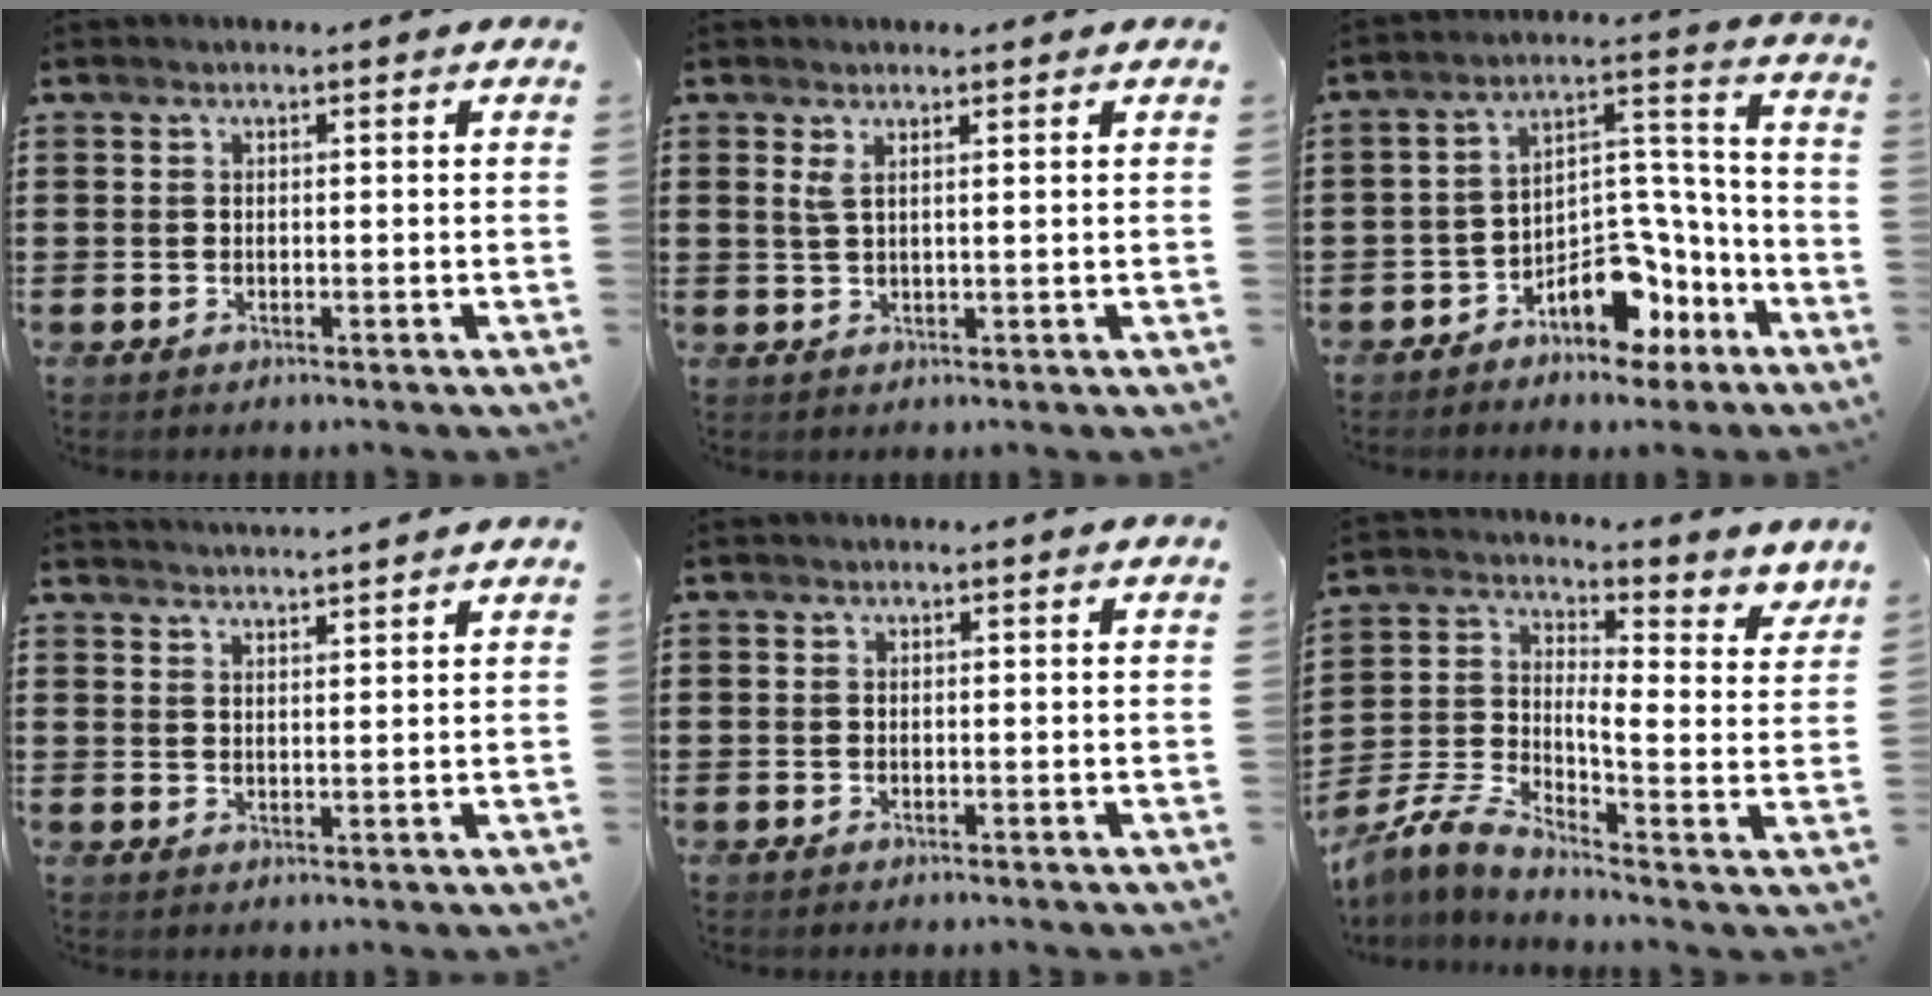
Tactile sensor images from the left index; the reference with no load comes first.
{"total": 1.8, "force": [1.0, 0.2, 1.5], "torque": [-0.033, 0.000, 0.019]}
{"total": 8.7, "force": [-6.3, 4.8, 3.6], "torque": [-0.058, 0.020, -0.114]}
{"total": 2.7, "force": [2.6, -0.5, -0.1], "torque": [-0.005, -0.013, 0.048]}
{"total": 0.0}
{"total": 3.5, "force": [0.1, 1.7, 3.0], "torque": [-0.079, -0.028, -0.007]}